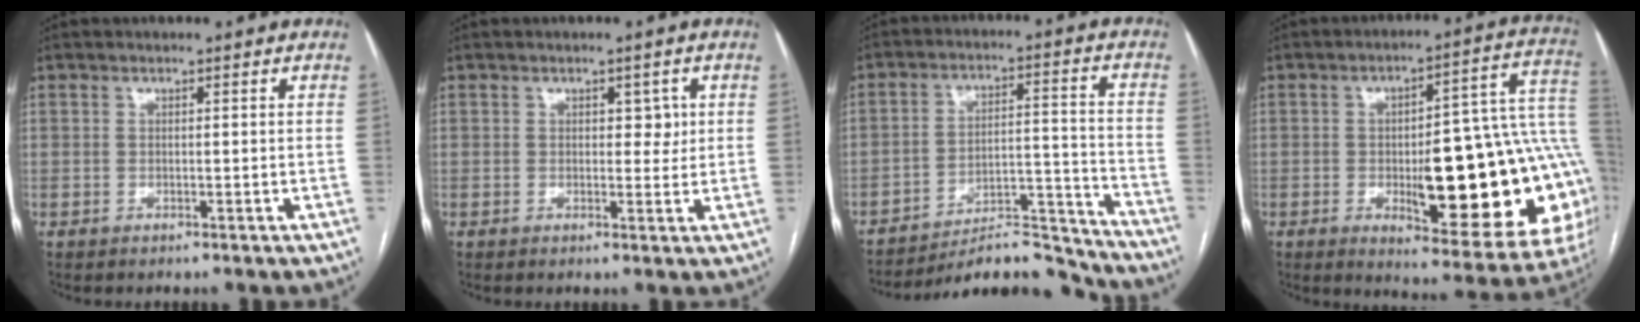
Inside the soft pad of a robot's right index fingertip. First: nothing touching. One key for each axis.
{"total": 2.5, "fx": 0.7, "fy": 1.5, "fz": 1.9, "tx": -0.017, "ty": 0.002, "tz": 0.007}
{"total": 14.7, "fx": -14.4, "fy": 1.5, "fz": 2.7, "tx": -0.027, "ty": 0.037, "tz": -0.219}
{"total": 26.1, "fx": -3.6, "fy": 6.7, "fz": 25.0, "tx": -0.233, "ty": 0.023, "tz": -0.033}